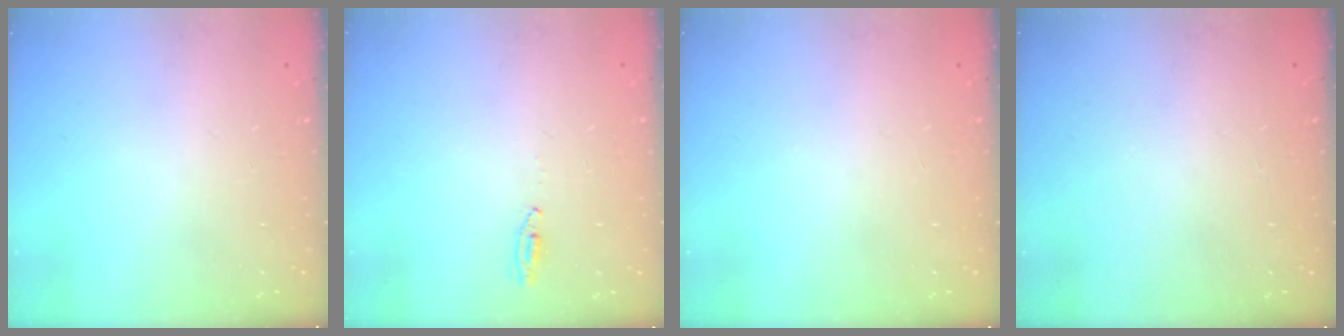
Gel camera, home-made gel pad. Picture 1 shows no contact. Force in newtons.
{"total": 2.9, "press": 2.7, "slide": 1.1}
{"total": 0.0}
{"total": 0.0}